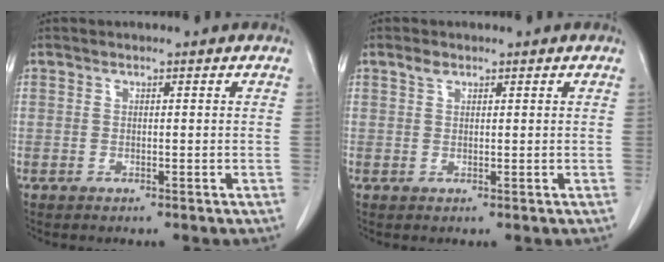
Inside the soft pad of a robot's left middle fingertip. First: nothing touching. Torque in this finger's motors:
{"motor_torque": [0.29, -0.13, -0.06, 0.00]}